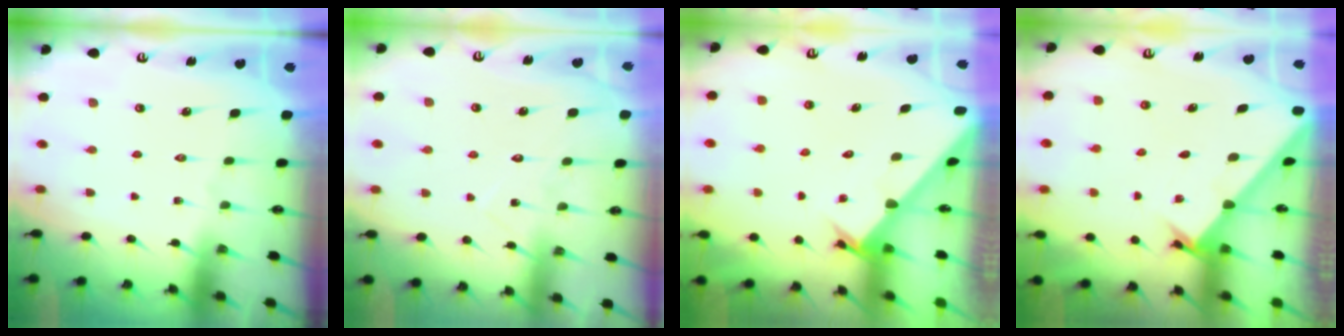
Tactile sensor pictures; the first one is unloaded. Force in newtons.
{"total": 7.7, "press": 7.7, "slide": 0.5}
{"total": 2.6, "press": 2.6, "slide": 0.3}
{"total": 1.7, "press": 1.7, "slide": 0.2}